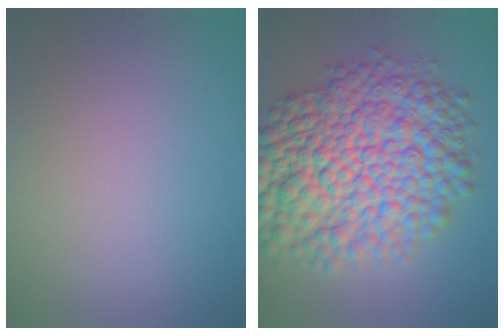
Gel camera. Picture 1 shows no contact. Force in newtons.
{"total": 14.0, "press": 14.0, "slide": 0.2}